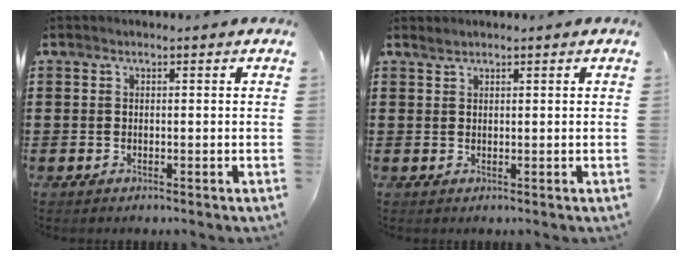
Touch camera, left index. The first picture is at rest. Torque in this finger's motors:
{"motor_torque": [0.29, 0.23, 0.02, 0.01]}